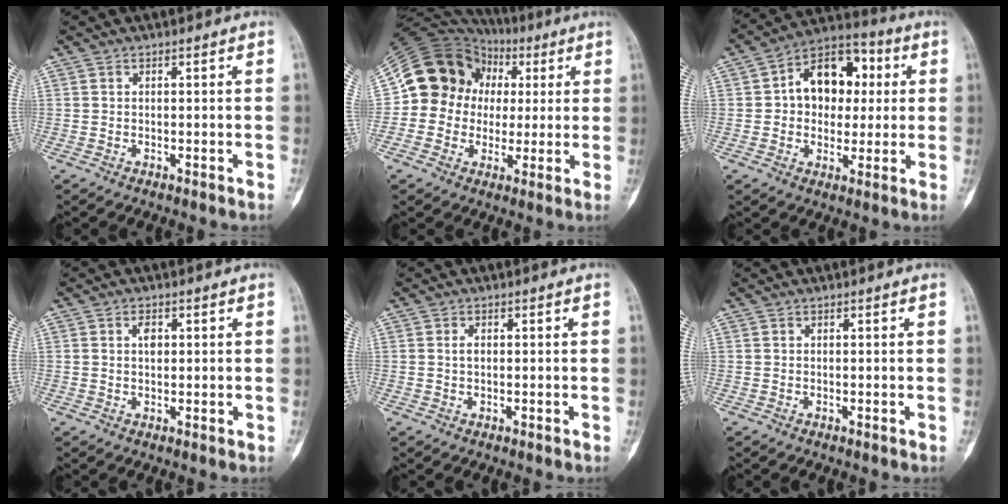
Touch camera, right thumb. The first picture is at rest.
{"total": 14.7, "force": [2.4, 13.5, 5.2], "torque": [-0.061, 0.033, 0.045]}
{"total": 14.4, "force": [2.3, 10.4, 9.8], "torque": [-0.094, 0.022, 0.026]}
{"total": 2.3, "force": [0.6, 1.5, 1.6], "torque": [-0.018, 0.002, 0.008]}
{"total": 1.1, "force": [0.1, 0.6, 0.9], "torque": [-0.012, -0.001, 0.002]}
{"total": 0.0}